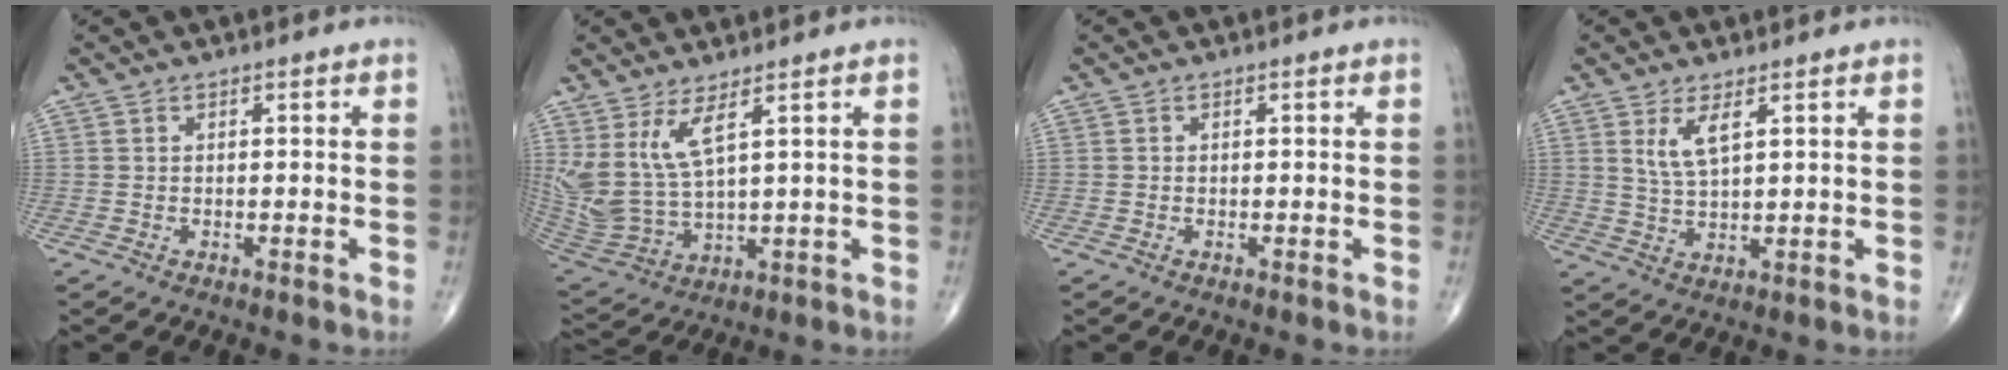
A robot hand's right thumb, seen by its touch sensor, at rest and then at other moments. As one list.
[{"total": 10.7, "force": [4.9, 3.5, 8.8], "torque": [-0.198, -0.038, 0.121]}, {"total": 0.0}, {"total": 4.7, "force": [2.2, 1.4, 3.9], "torque": [-0.080, -0.016, 0.050]}]